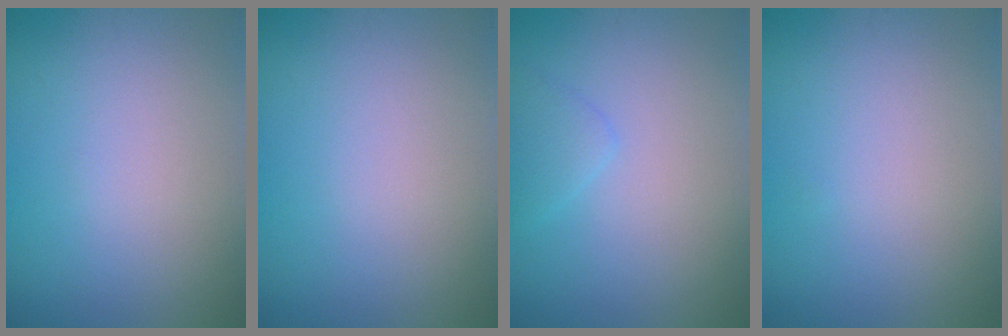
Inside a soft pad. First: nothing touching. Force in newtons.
{"total": 0.0}
{"total": 1.6, "press": 1.6, "slide": 0.1}
{"total": 0.0}